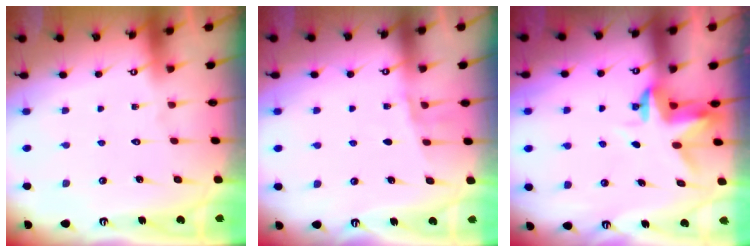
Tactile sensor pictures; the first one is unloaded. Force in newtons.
{"total": 3.9, "press": 3.7, "slide": 1.3}
{"total": 3.2, "press": 3.2, "slide": 0.3}